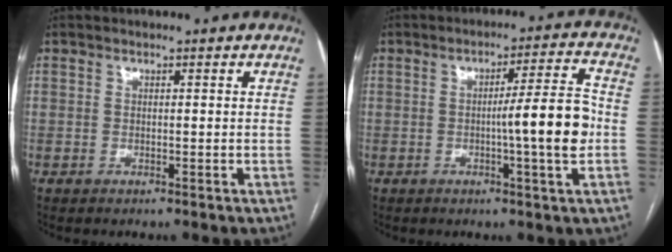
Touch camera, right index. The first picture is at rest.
{"total": 9.1, "force": [-1.3, -0.6, 9.0], "torque": [-0.127, 0.005, -0.021]}